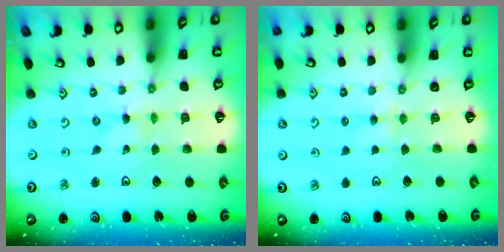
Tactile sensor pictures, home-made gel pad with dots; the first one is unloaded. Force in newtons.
{"total": 2.7, "press": 2.6, "slide": 0.4}